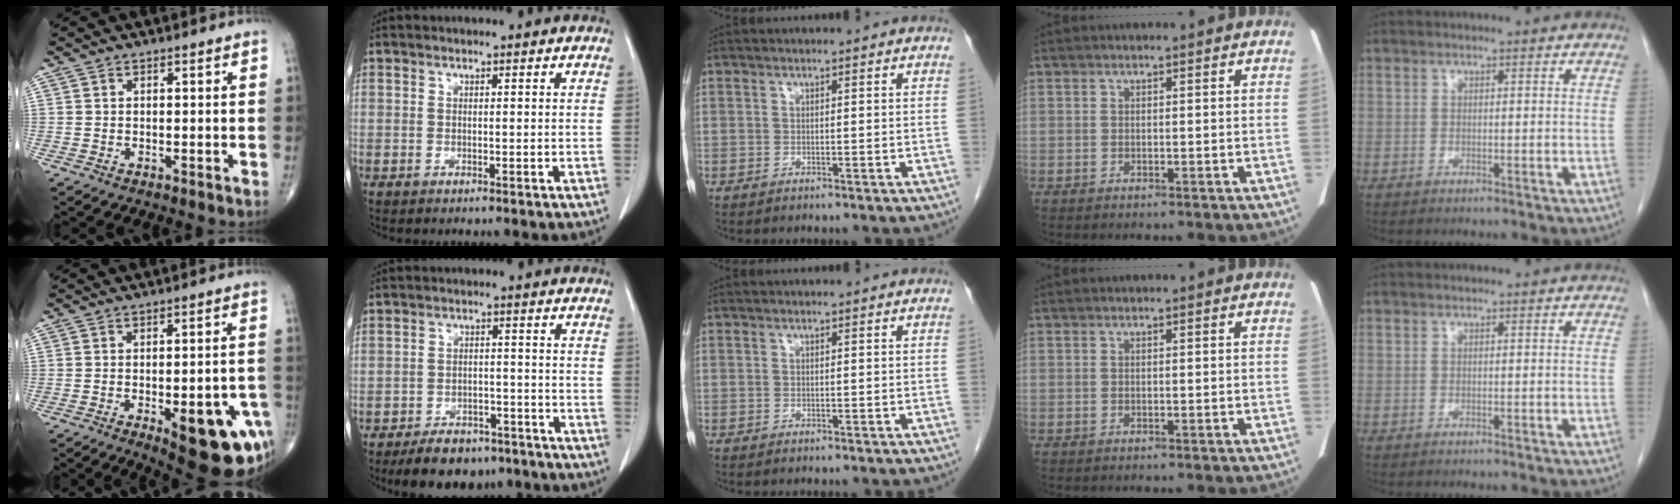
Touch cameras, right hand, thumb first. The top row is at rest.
{"thumb": {"total": 17.8, "force": [-7.2, 6.7, 14.9], "torque": [-0.121, 0.022, -0.074]}, "index": {"total": 8.9, "force": [-6.9, 4.4, 3.3], "torque": [-0.045, 0.005, -0.105]}}